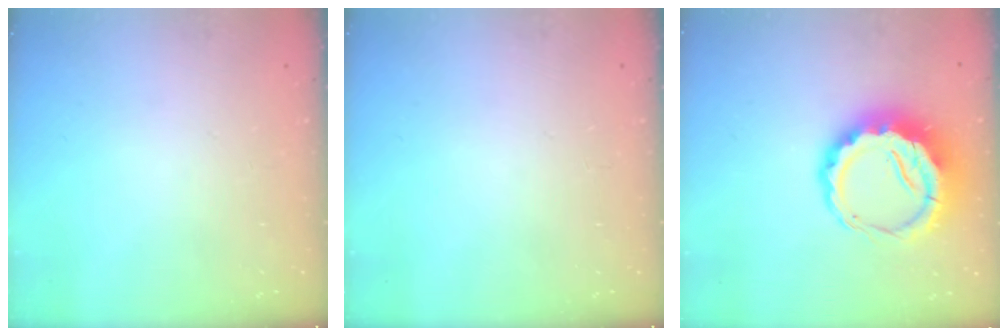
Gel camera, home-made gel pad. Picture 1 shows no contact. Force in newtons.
{"total": 0.0}
{"total": 12.4, "press": 12.0, "slide": 2.8}